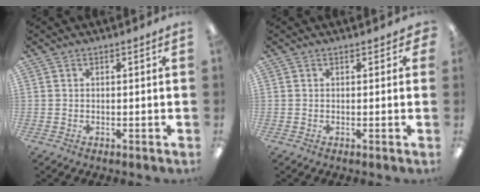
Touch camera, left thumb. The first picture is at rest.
{"total": 1.3, "force": [0.6, 0.9, 0.7], "torque": [-0.006, 0.001, 0.008]}